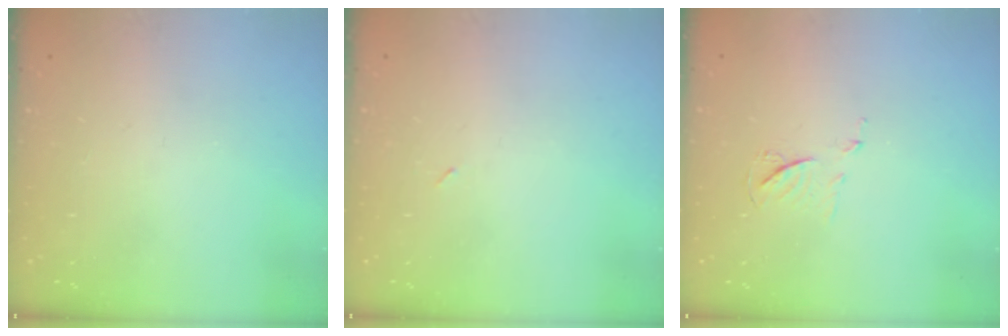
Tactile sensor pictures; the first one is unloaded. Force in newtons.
{"total": 2.1, "press": 1.9, "slide": 1.0}
{"total": 6.1, "press": 6.0, "slide": 0.7}